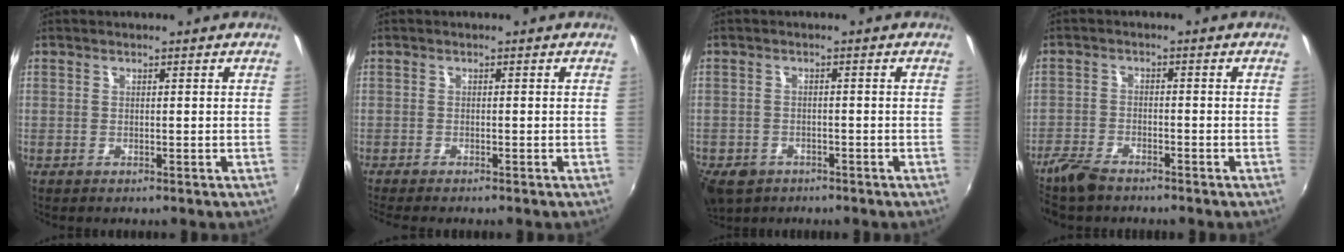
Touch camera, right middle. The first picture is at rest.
{"total": 2.7, "force": [-2.3, 0.2, 1.3], "torque": [-0.028, -0.018, -0.040]}
{"total": 8.3, "force": [-5.0, 5.6, 3.6], "torque": [-0.099, -0.019, -0.080]}
{"total": 5.9, "force": [-5.0, 2.0, 2.6], "torque": [-0.073, -0.014, -0.099]}